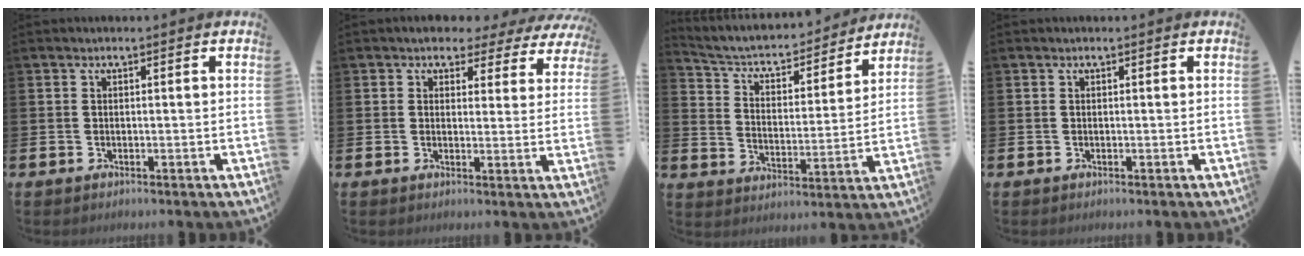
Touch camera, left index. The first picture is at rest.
{"total": 3.1, "force": [2.4, 1.9, 0.7], "torque": [-0.014, -0.019, 0.034]}
{"total": 5.5, "force": [4.9, 1.8, 1.5], "torque": [-0.058, -0.041, 0.077]}
{"total": 0.0}